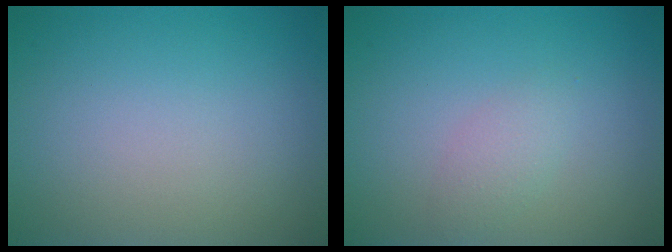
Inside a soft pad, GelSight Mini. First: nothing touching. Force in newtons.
{"total": 1.4, "press": 1.4, "slide": 0.1}